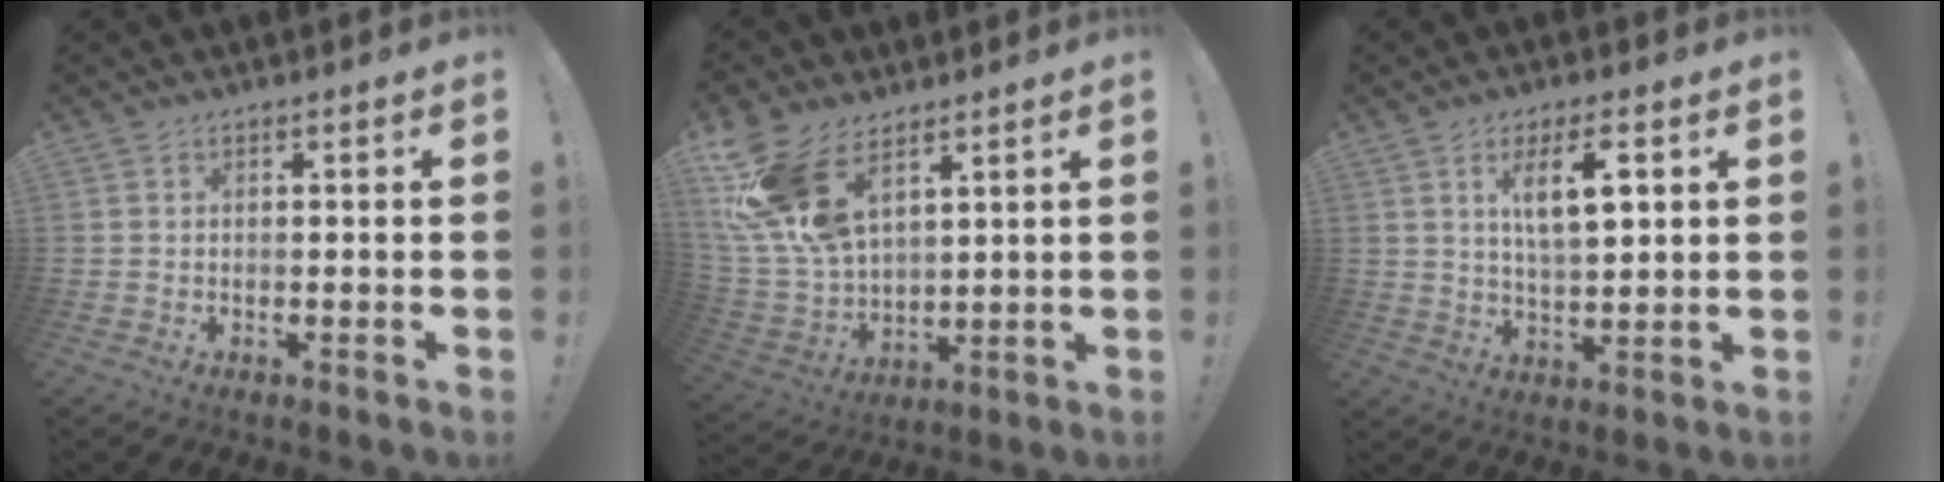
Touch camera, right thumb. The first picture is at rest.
{"total": 16.2, "force": [9.1, 8.8, 10.2], "torque": [-0.224, -0.052, 0.170]}
{"total": 9.7, "force": [3.8, 3.2, 8.3], "torque": [-0.140, -0.003, 0.061]}